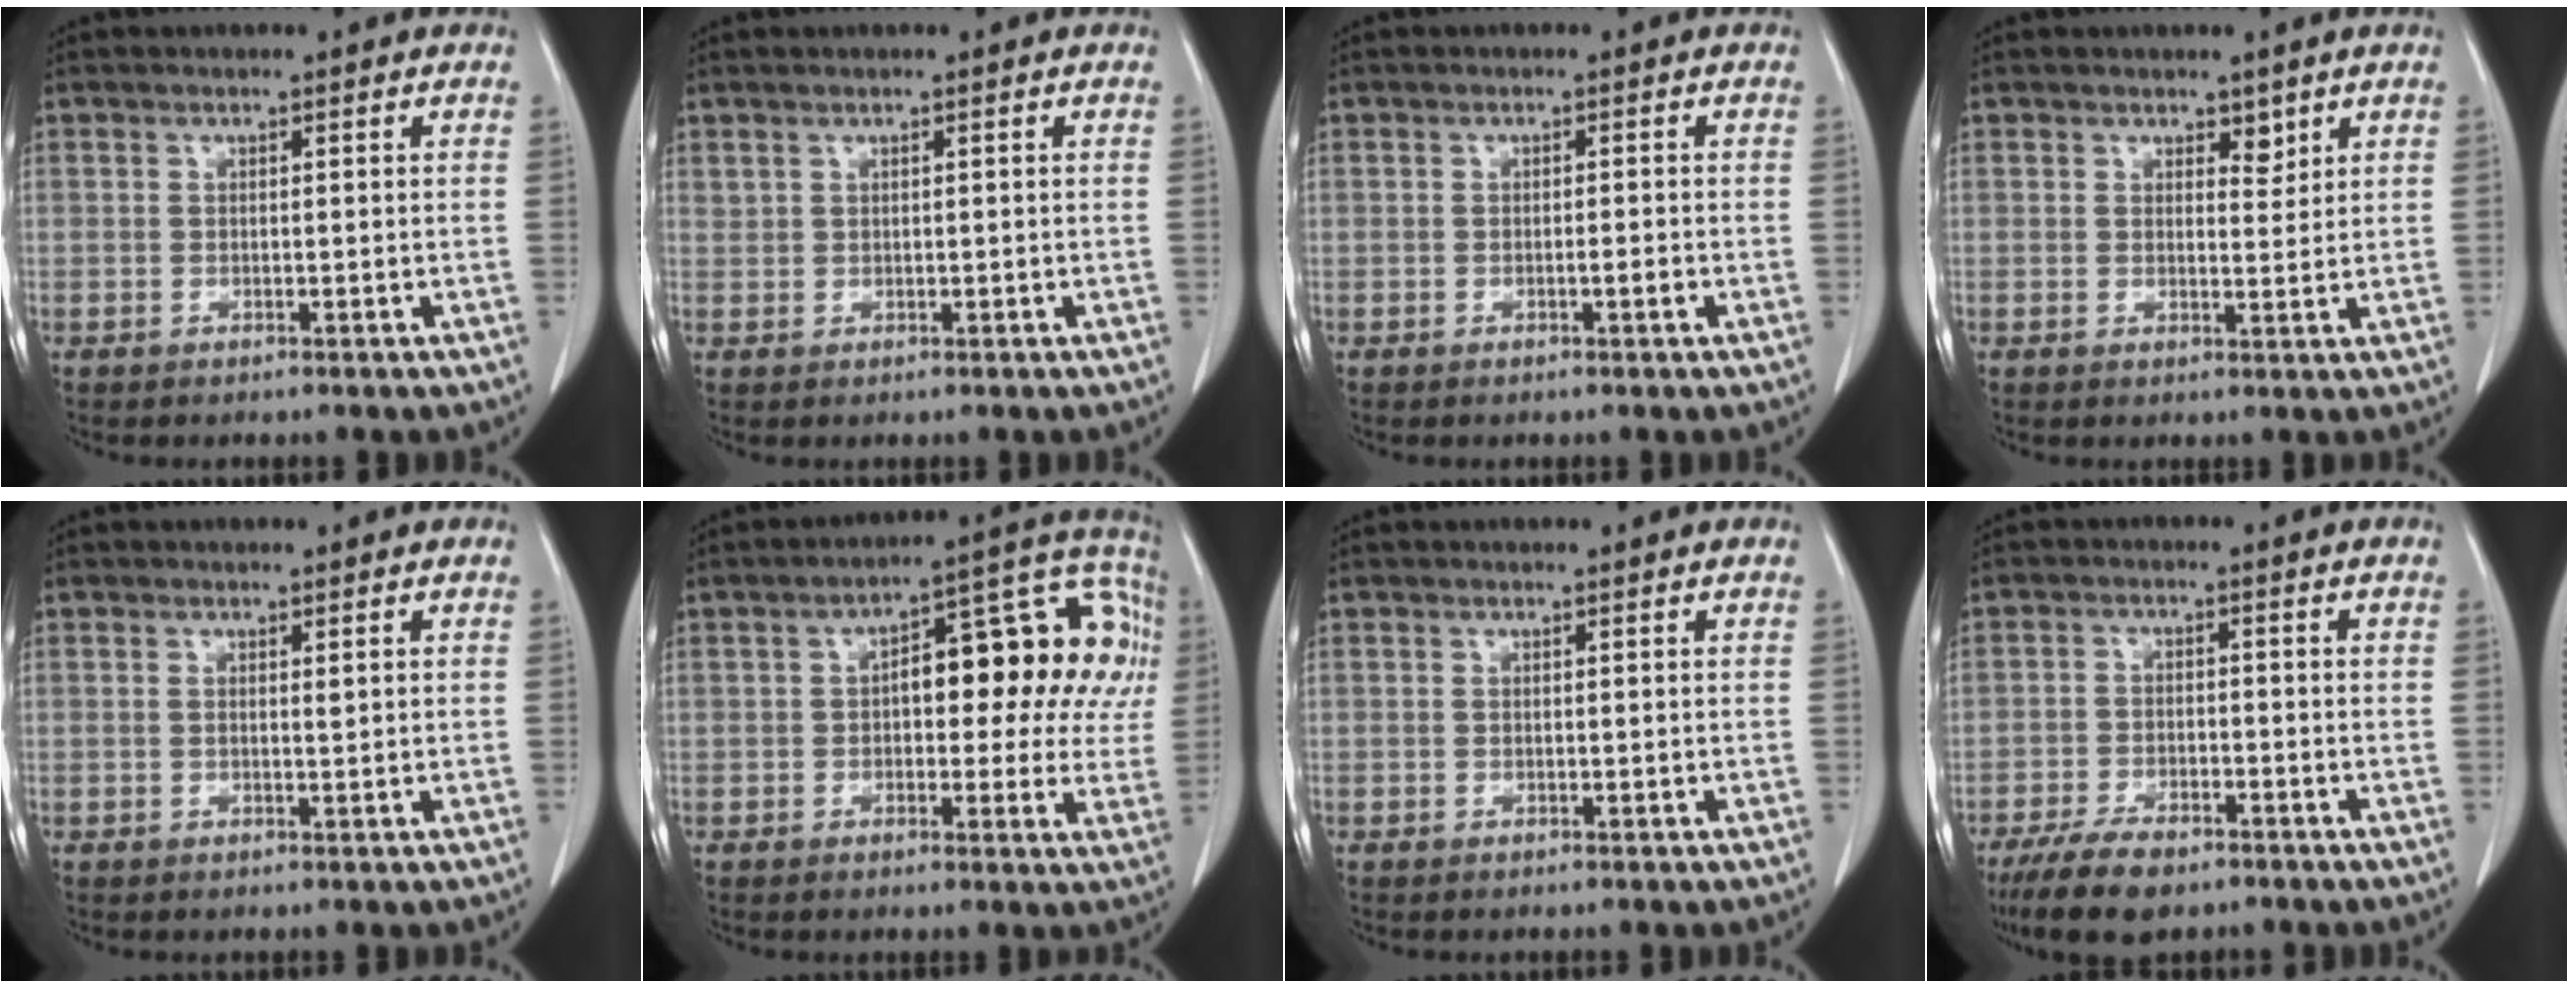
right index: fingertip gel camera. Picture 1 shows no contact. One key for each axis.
{"total": 0.7, "fx": 0.6, "fy": 0.4, "fz": 0.1, "tx": 0.002, "ty": 0.003, "tz": 0.013}
{"total": 1.3, "fx": -0.5, "fy": 0.2, "fz": 1.2, "tx": -0.018, "ty": 0.001, "tz": -0.008}
{"total": 2.3, "fx": 1.7, "fy": 1.2, "fz": 1.2, "tx": -0.011, "ty": -0.005, "tz": 0.027}
{"total": 0.8, "fx": 0.2, "fy": 0.1, "fz": 0.7, "tx": -0.012, "ty": 0.000, "tz": 0.003}
{"total": 18.1, "fx": 2.6, "fy": 7.2, "fz": 16.3, "tx": -0.205, "ty": 0.055, "tz": 0.030}
{"total": 0.0}
{"total": 7.6, "fx": -5.7, "fy": 2.8, "fz": 4.2, "tx": -0.075, "ty": -0.010, "tz": -0.100}